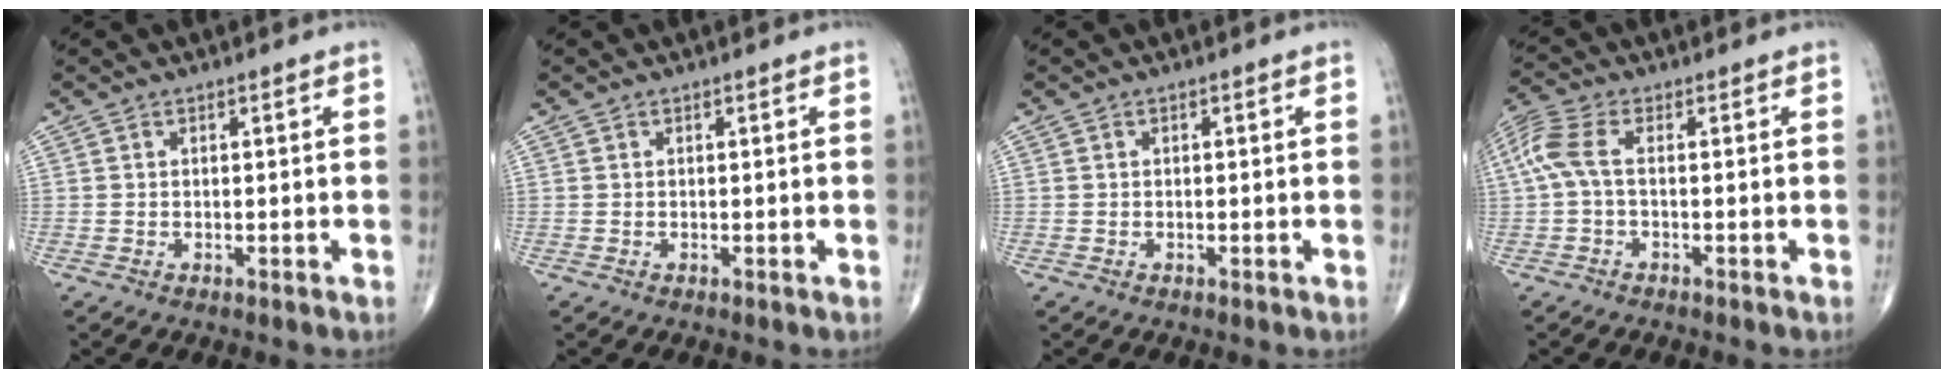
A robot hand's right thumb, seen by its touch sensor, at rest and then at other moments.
{"total": 0.0}
{"total": 0.0}
{"total": 5.8, "force": [0.0, 2.5, 5.3], "torque": [-0.152, 0.024, -0.005]}